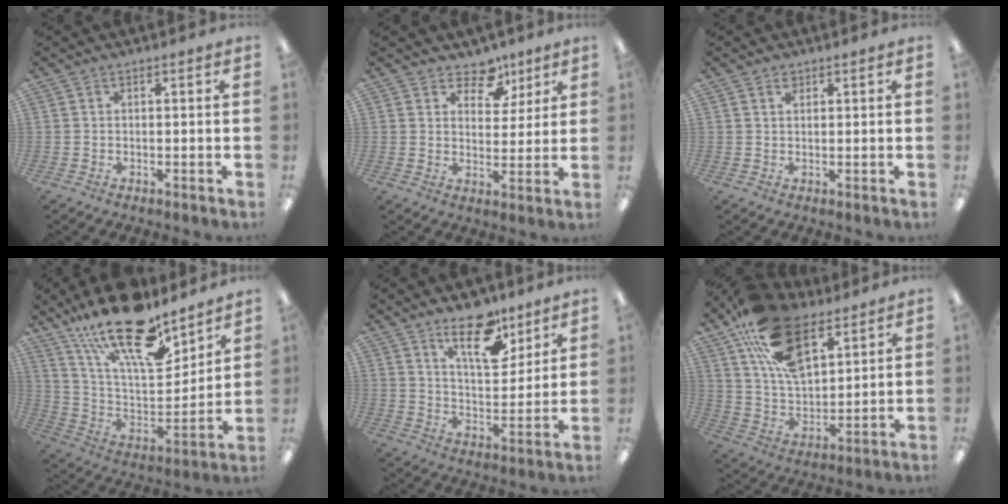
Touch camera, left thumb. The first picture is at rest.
{"total": 7.8, "force": [5.0, 5.2, 2.9], "torque": [-0.030, -0.031, 0.087]}
{"total": 1.5, "force": [1.0, 0.8, 0.7], "torque": [-0.007, -0.003, 0.018]}
{"total": 23.8, "force": [16.1, 9.3, 14.9], "torque": [-0.257, -0.099, 0.278]}
{"total": 14.4, "force": [9.7, 6.4, 8.4], "torque": [-0.115, -0.056, 0.167]}
{"total": 21.2, "force": [11.8, 11.4, 13.5], "torque": [-0.237, -0.044, 0.215]}